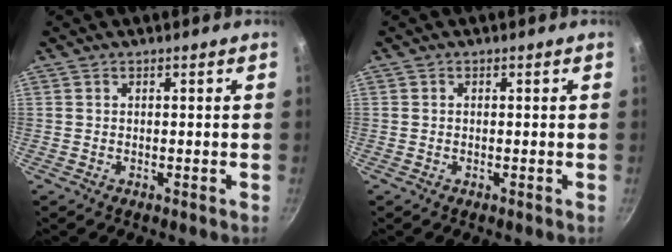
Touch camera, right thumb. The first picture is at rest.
{"total": 0.0}